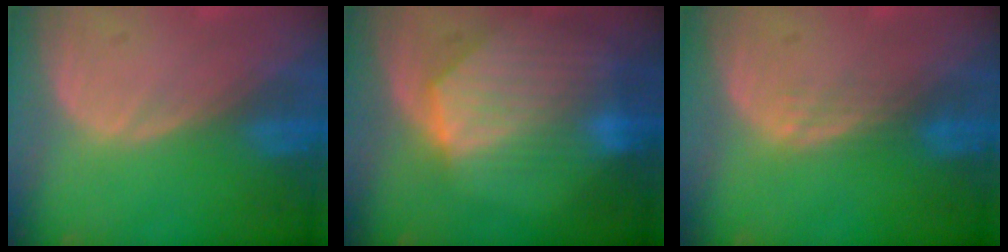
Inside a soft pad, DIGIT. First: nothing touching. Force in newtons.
{"total": 9.3, "press": 8.2, "slide": 4.3}
{"total": 1.8, "press": 1.7, "slide": 0.2}